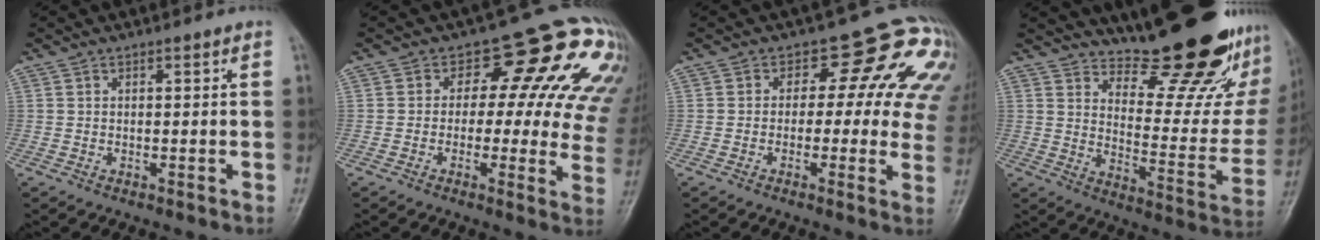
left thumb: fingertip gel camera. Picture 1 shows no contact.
{"total": 16.3, "force": [5.3, 9.5, 12.2], "torque": [-0.085, 0.001, 0.037]}
{"total": 12.9, "force": [3.0, 8.0, 9.6], "torque": [-0.055, 0.004, 0.013]}
{"total": 24.3, "force": [19.2, 6.7, 13.2], "torque": [-0.152, -0.148, 0.259]}